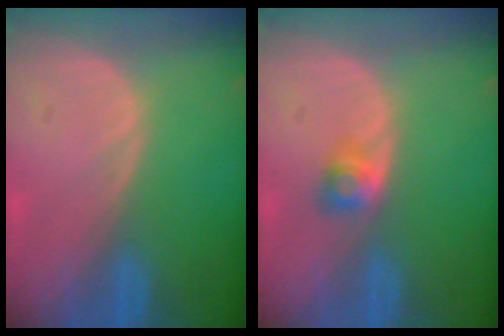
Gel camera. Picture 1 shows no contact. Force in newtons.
{"total": 2.7, "press": 2.4, "slide": 1.1}